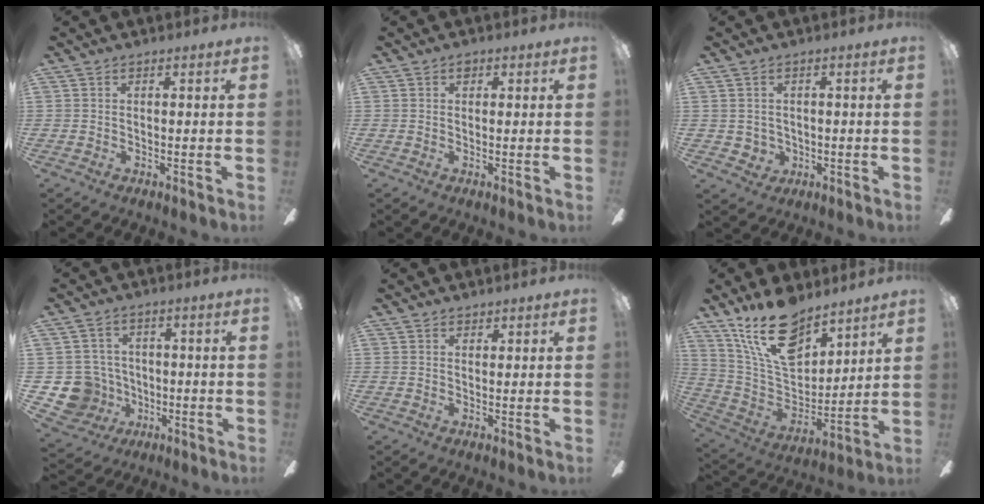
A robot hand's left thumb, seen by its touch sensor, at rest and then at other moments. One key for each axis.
{"total": 1.4, "fx": 0.7, "fy": 1.0, "fz": 0.7, "tx": 0.002, "ty": -0.002, "tz": 0.008}
{"total": 2.8, "fx": 0.8, "fy": 2.7, "fz": 0.4, "tx": -0.017, "ty": 0.002, "tz": 0.016}
{"total": 9.1, "fx": -1.6, "fy": 8.8, "fz": 1.8, "tx": -0.073, "ty": 0.014, "tz": -0.020}
{"total": 1.5, "fx": 1.3, "fy": 0.7, "fz": 0.0, "tx": -0.001, "ty": 0.000, "tz": 0.026}
{"total": 18.7, "fx": 13.2, "fy": 8.9, "fz": 9.8, "tx": -0.181, "ty": -0.072, "tz": 0.240}